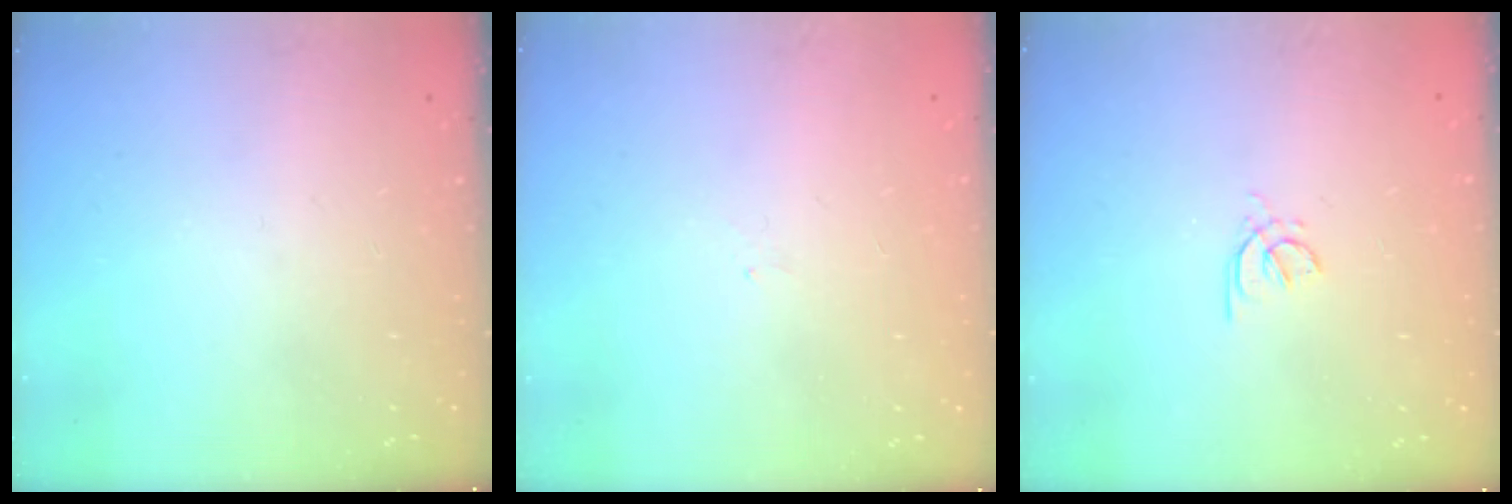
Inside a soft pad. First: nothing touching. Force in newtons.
{"total": 1.3, "press": 1.2, "slide": 0.5}
{"total": 2.0, "press": 1.9, "slide": 0.5}